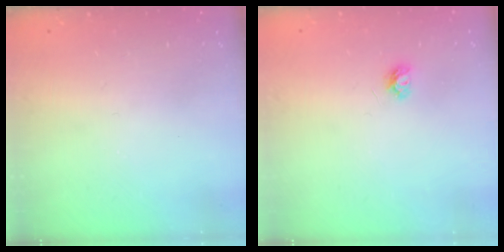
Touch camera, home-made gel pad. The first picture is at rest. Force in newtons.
{"total": 3.9, "press": 3.8, "slide": 0.4}